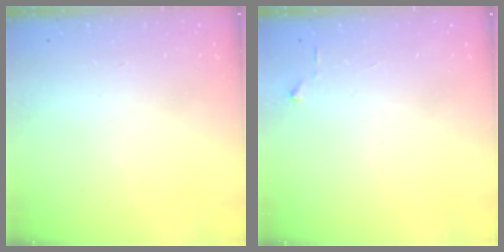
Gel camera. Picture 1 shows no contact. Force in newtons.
{"total": 3.0, "press": 2.9, "slide": 0.4}